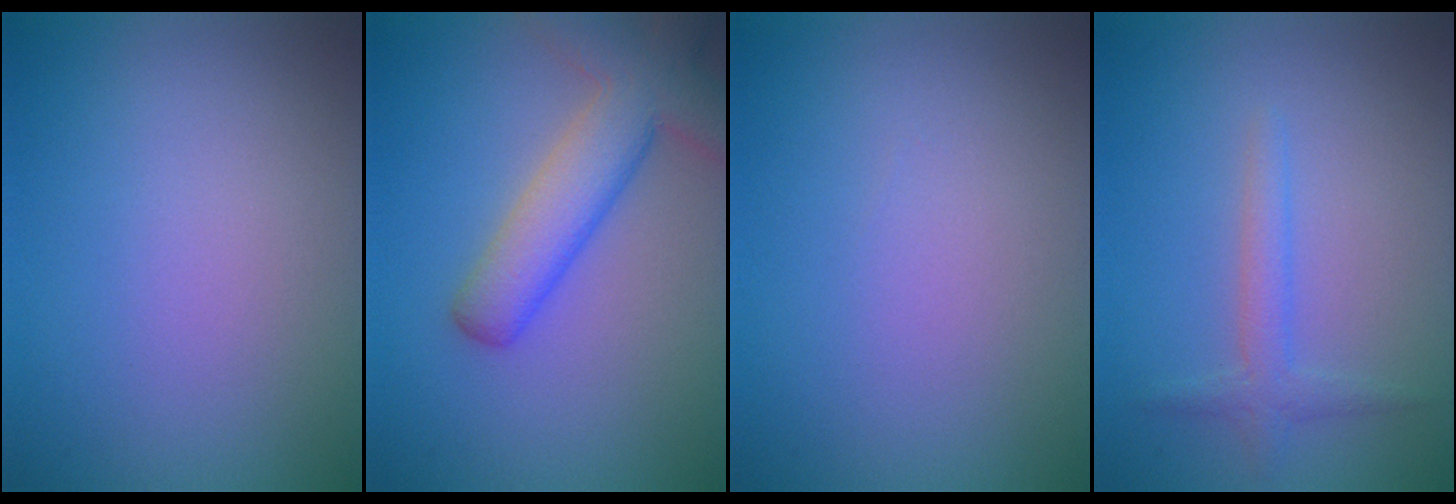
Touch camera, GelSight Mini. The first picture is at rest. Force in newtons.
{"total": 6.1, "press": 6.1, "slide": 0.4}
{"total": 0.0}
{"total": 1.8, "press": 1.8, "slide": 0.1}